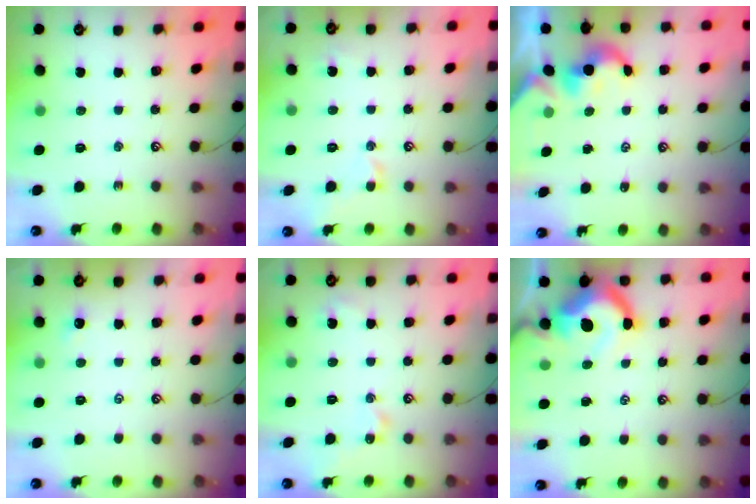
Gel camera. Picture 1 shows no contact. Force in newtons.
{"total": 1.3, "press": 1.2, "slide": 0.4}
{"total": 2.1, "press": 2.1, "slide": 0.2}
{"total": 0.0}
{"total": 3.5, "press": 3.5, "slide": 0.6}
{"total": 11.0, "press": 10.9, "slide": 1.6}